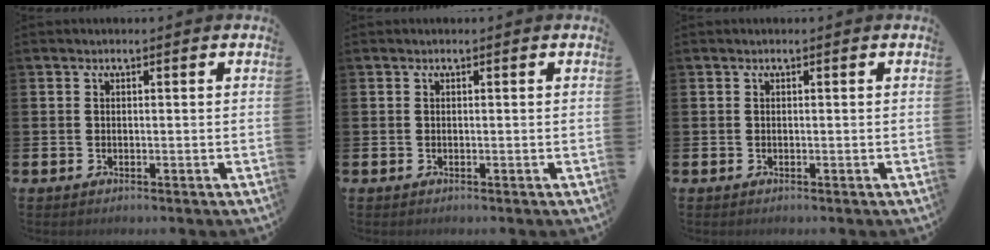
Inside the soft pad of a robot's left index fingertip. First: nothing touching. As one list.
[{"total": 0.0}, {"total": 0.0}]